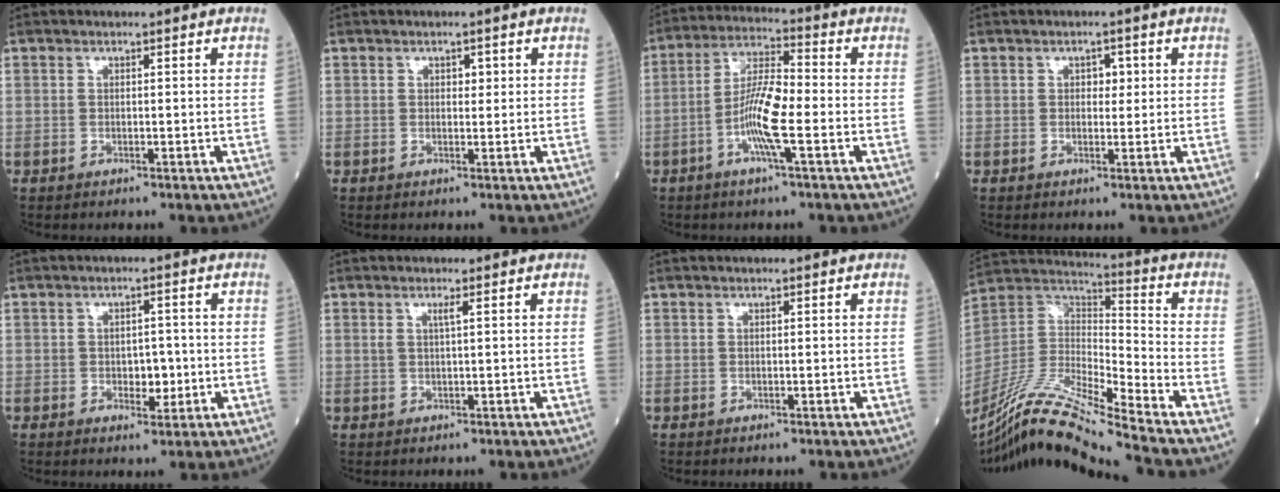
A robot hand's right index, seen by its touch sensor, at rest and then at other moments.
{"total": 1.2, "force": [0.4, 0.8, 0.8], "torque": [-0.005, 0.000, 0.004]}
{"total": 9.1, "force": [-2.8, 0.9, 8.6], "torque": [-0.168, 0.004, -0.059]}
{"total": 1.9, "force": [0.4, 1.2, 1.3], "torque": [-0.012, 0.004, 0.004]}
{"total": 3.3, "force": [-0.6, 1.9, 2.6], "torque": [-0.031, 0.003, -0.002]}
{"total": 1.2, "force": [0.4, -0.2, 1.1], "torque": [-0.024, 0.001, 0.008]}
{"total": 0.0}
{"total": 17.4, "force": [-14.3, -1.1, 9.8], "torque": [-0.201, -0.006, -0.271]}